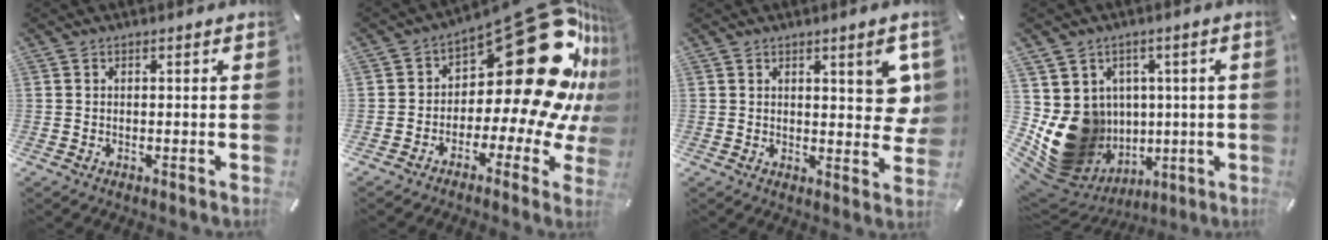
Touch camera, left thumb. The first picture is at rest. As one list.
[{"total": 33.9, "force": [9.9, 16.6, 27.8], "torque": [-0.361, -0.097, 0.192]}, {"total": 7.9, "force": [3.4, 3.2, 6.4], "torque": [-0.075, -0.018, 0.053]}, {"total": 16.7, "force": [-1.6, 15.1, 6.9], "torque": [-0.115, -0.017, -0.001]}]